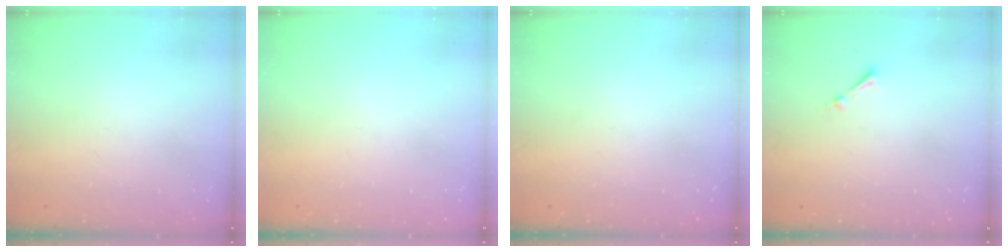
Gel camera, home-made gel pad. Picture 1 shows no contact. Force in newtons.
{"total": 0.0}
{"total": 0.0}
{"total": 0.6, "press": 0.6, "slide": 0.2}